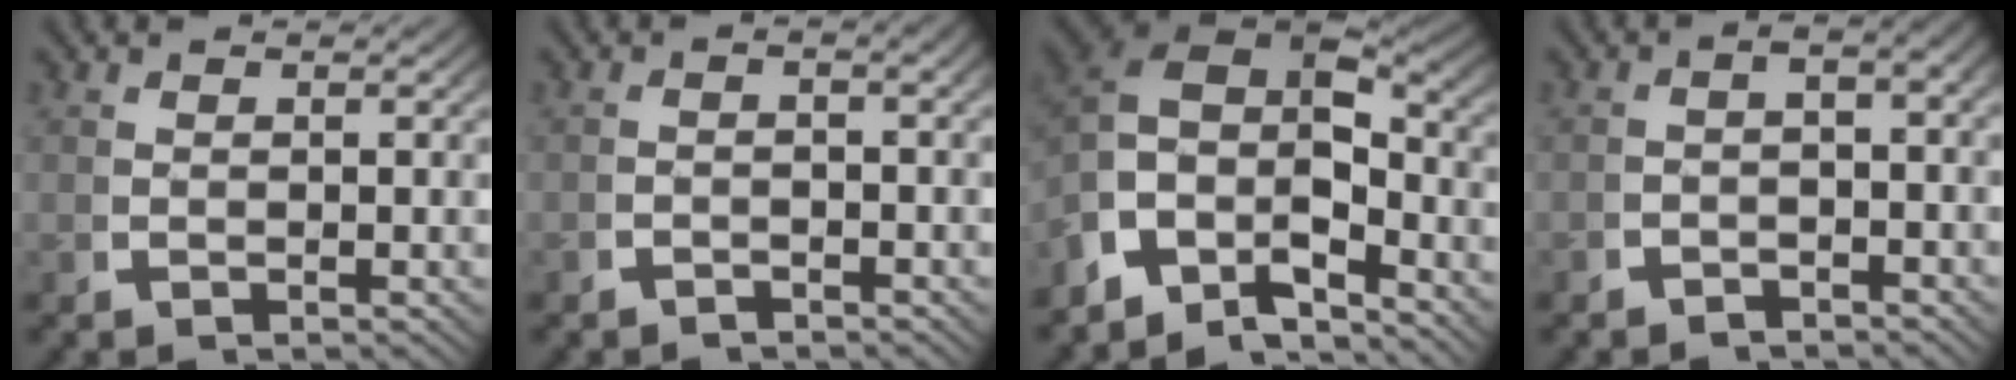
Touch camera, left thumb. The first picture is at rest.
{"total": 1.6, "force": [-1.4, 0.4, 0.7], "torque": [-0.009, 0.001, -0.026]}
{"total": 13.7, "force": [-0.2, 9.9, 9.5], "torque": [-0.216, -0.047, 0.005]}
{"total": 2.4, "force": [-1.5, 1.1, 1.6], "torque": [-0.020, 0.003, -0.027]}